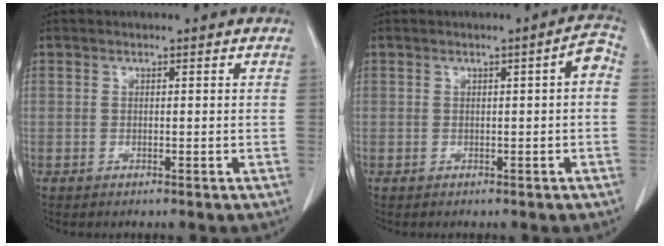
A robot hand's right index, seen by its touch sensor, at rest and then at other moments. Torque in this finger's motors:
{"motor_torque": [0.24, -0.06, 0.11, 0.03]}